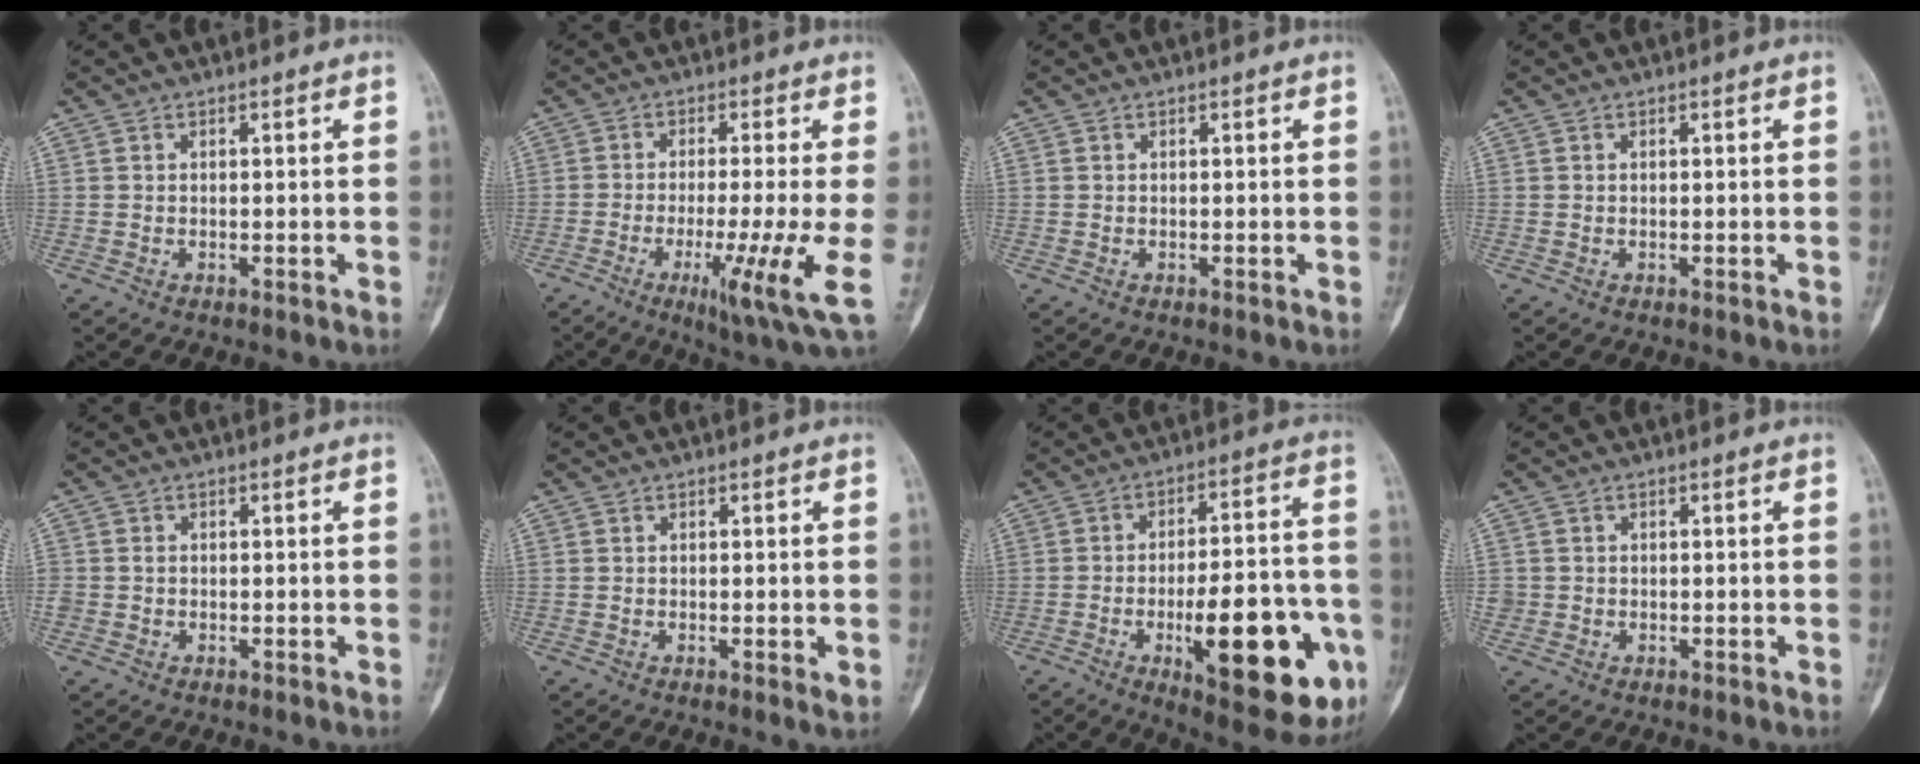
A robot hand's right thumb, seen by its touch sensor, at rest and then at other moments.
{"total": 10.7, "force": [-2.6, 0.1, 10.4], "torque": [-0.183, -0.025, -0.046]}
{"total": 0.0}
{"total": 0.0}
{"total": 1.1, "force": [-0.1, 1.1, 0.4], "torque": [-0.004, 0.004, -0.005]}
{"total": 1.4, "force": [-0.2, 0.3, 1.4], "torque": [-0.023, -0.006, -0.005]}
{"total": 23.9, "force": [-7.9, 8.3, 20.9], "torque": [-0.252, 0.019, -0.098]}
{"total": 1.1, "force": [-0.1, 1.1, -0.1], "torque": [0.009, 0.007, -0.006]}